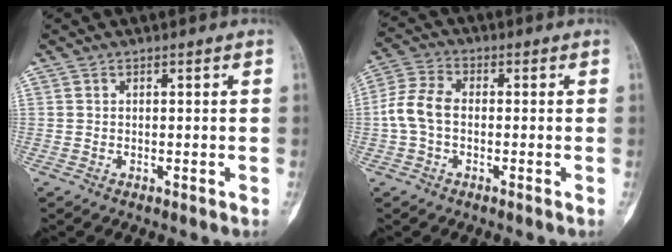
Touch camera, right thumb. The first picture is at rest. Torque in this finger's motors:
{"motor_torque": [1.26, 1.18, 0.50, -0.52, 0.05]}